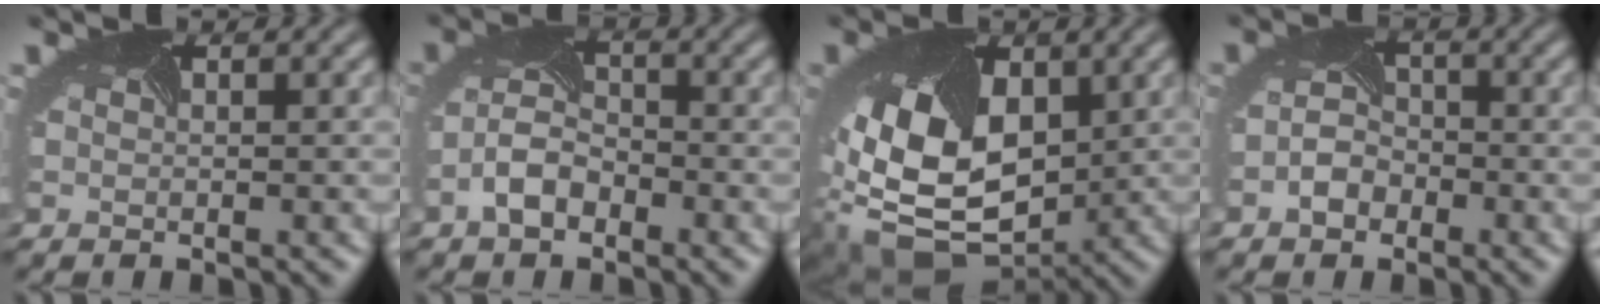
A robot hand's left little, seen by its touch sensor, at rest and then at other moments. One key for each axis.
{"total": 3.5, "fx": -2.2, "fy": 1.9, "fz": 2.1, "tx": -0.048, "ty": 0.002, "tz": -0.045}
{"total": 11.9, "fx": 0.2, "fy": 7.9, "fz": 8.9, "tx": -0.196, "ty": -0.036, "tz": 0.019}
{"total": 2.4, "fx": -1.5, "fy": 1.6, "fz": 1.0, "tx": -0.024, "ty": 0.002, "tz": -0.028}